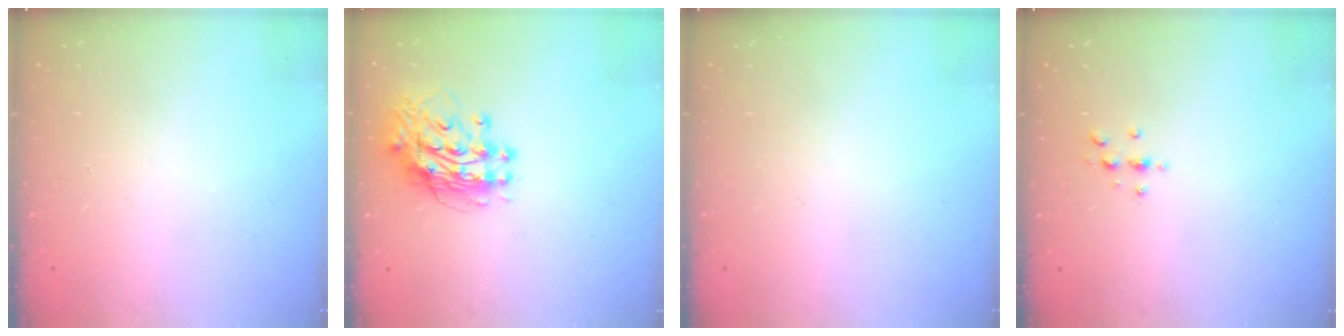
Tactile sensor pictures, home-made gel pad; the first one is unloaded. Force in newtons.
{"total": 11.3, "press": 11.3, "slide": 1.1}
{"total": 0.0}
{"total": 3.1, "press": 3.1, "slide": 0.5}